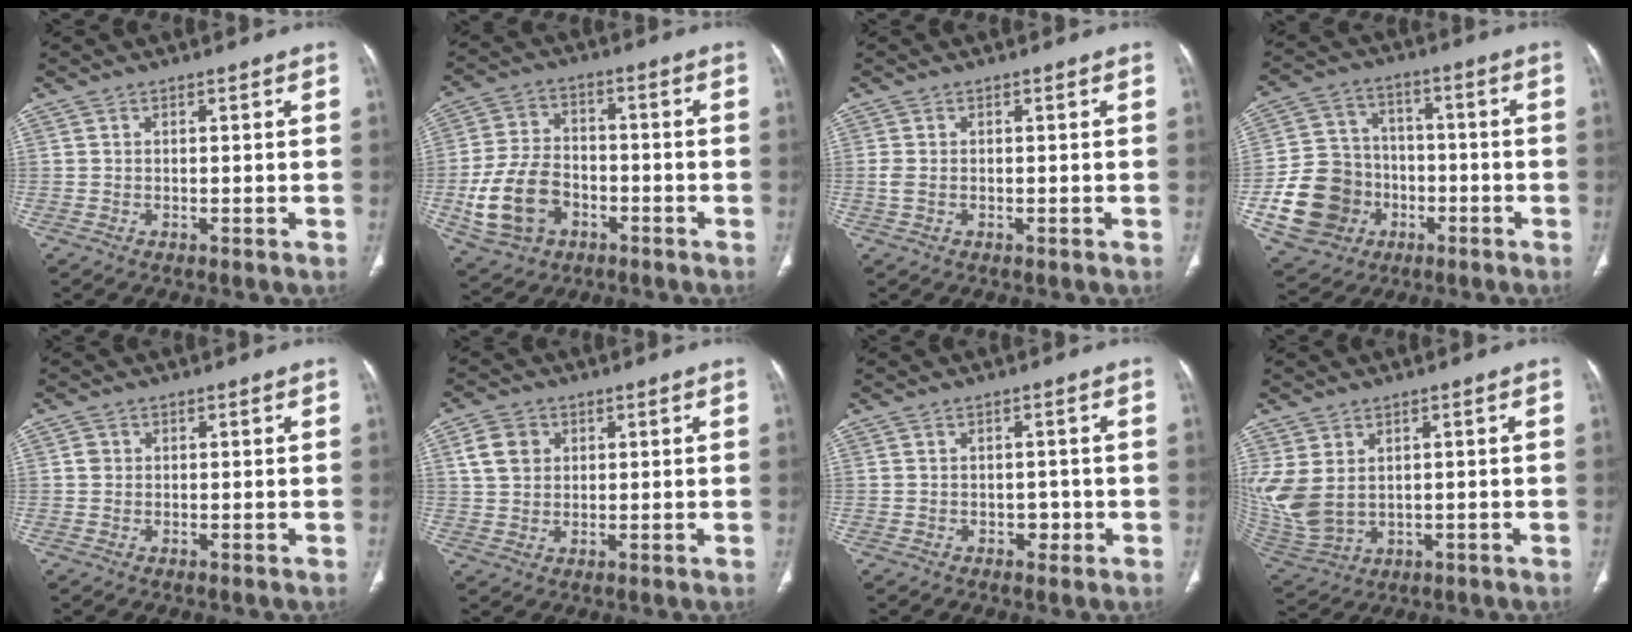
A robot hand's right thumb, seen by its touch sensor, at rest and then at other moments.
{"total": 13.0, "force": [-4.2, 9.4, 7.9], "torque": [-0.147, 0.020, -0.071]}
{"total": 1.4, "force": [-0.3, 0.8, 1.2], "torque": [-0.039, 0.002, -0.006]}
{"total": 15.6, "force": [-4.7, 13.7, 6.0], "torque": [-0.096, 0.039, -0.071]}
{"total": 1.3, "force": [0.2, 1.2, 0.4], "torque": [-0.002, 0.003, 0.003]}
{"total": 5.4, "force": [1.7, 4.4, 2.6], "torque": [-0.032, 0.002, 0.030]}
{"total": 2.0, "force": [-0.7, 1.5, 1.0], "torque": [0.000, 0.005, -0.009]}
{"total": 12.2, "force": [1.6, 8.6, 8.5], "torque": [-0.208, -0.010, 0.061]}